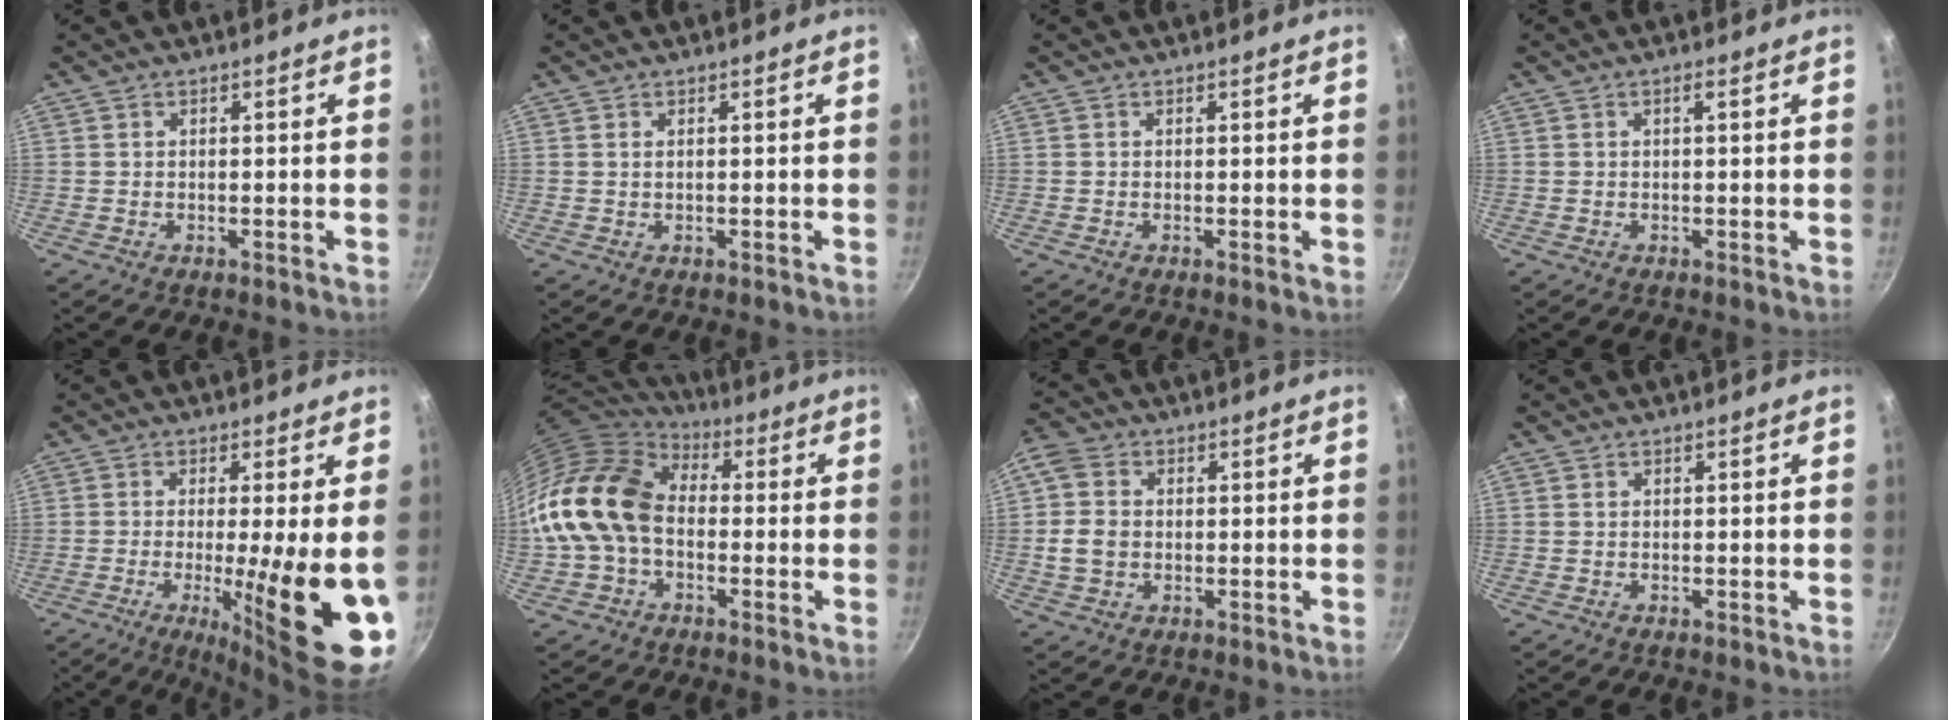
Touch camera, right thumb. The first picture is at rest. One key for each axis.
{"total": 0.5, "fx": 0.2, "fy": 0.3, "fz": 0.4, "tx": -0.008, "ty": 0.001, "tz": 0.003}
{"total": 0.0}
{"total": 1.0, "fx": 0.2, "fy": 0.0, "fz": 1.0, "tx": -0.019, "ty": 0.001, "tz": 0.005}
{"total": 15.9, "fx": -2.8, "fy": 2.7, "fz": 15.4, "tx": -0.224, "ty": -0.017, "tz": -0.033}
{"total": 17.7, "fx": -1.0, "fy": 12.9, "fz": 12.0, "tx": -0.213, "ty": 0.042, "tz": -0.033}
{"total": 7.6, "fx": 0.1, "fy": 6.2, "fz": 4.4, "tx": -0.072, "ty": 0.009, "tz": -0.010}
{"total": 0.0}